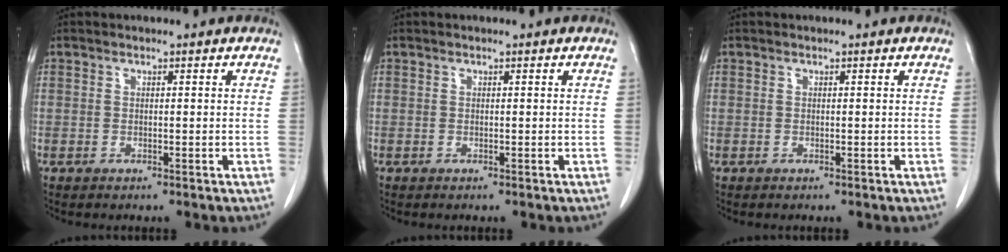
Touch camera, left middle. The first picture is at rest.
{"total": 0.0}
{"total": 0.0}